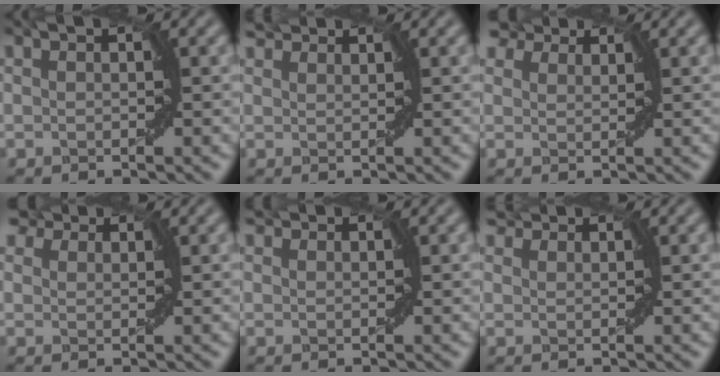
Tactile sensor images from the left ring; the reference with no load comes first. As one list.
[{"total": 2.4, "force": [2.3, 0.5, 0.5], "torque": [-0.011, 0.007, 0.035]}, {"total": 5.6, "force": [4.4, 2.6, 2.2], "torque": [-0.060, 0.011, 0.072]}, {"total": 4.7, "force": [3.8, 2.2, 1.8], "torque": [-0.049, 0.009, 0.060]}, {"total": 1.3, "force": [1.2, 0.3, 0.2], "torque": [-0.007, 0.001, 0.021]}, {"total": 2.8, "force": [2.6, 0.7, 0.7], "torque": [-0.013, 0.004, 0.041]}]